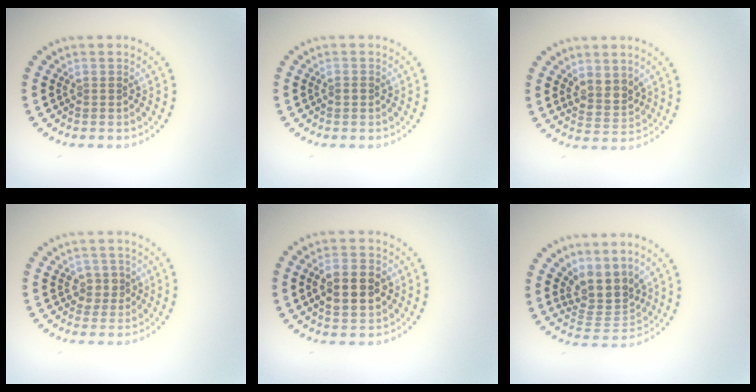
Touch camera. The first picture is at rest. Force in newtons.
{"total": 0.9, "press": 0.9, "slide": 0.1}
{"total": 2.4, "press": 2.2, "slide": 1.1}
{"total": 1.7, "press": 1.6, "slide": 0.5}
{"total": 5.1, "press": 5.1, "slide": 0.3}
{"total": 4.1, "press": 3.2, "slide": 2.5}